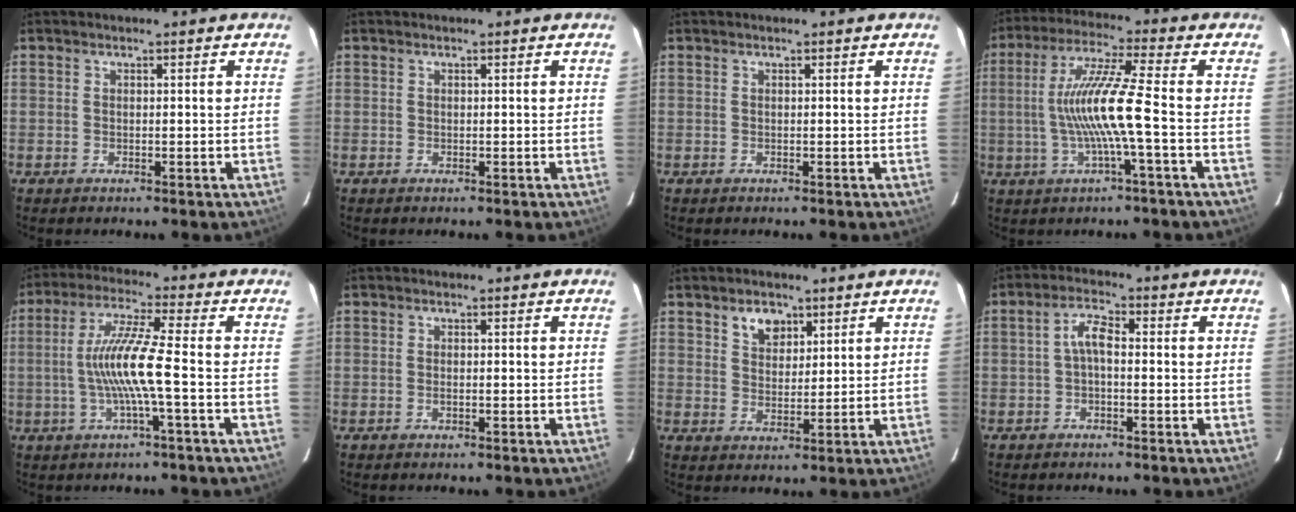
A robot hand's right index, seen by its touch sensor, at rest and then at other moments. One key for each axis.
{"total": 0.0}
{"total": 0.0}
{"total": 11.2, "fx": -1.9, "fy": -1.0, "fz": 11.0, "tx": -0.210, "ty": 0.001, "tz": -0.031}
{"total": 9.7, "fx": -1.9, "fy": -0.8, "fz": 9.4, "tx": -0.186, "ty": 0.001, "tz": -0.033}
{"total": 0.7, "fx": -0.3, "fy": 0.2, "fz": 0.6, "tx": -0.011, "ty": 0.000, "tz": -0.006}
{"total": 5.0, "fx": 3.0, "fy": 3.3, "fz": 2.3, "tx": -0.029, "ty": 0.006, "tz": 0.055}
{"total": 3.4, "fx": -0.7, "fy": 1.4, "fz": 3.1, "tx": -0.065, "ty": 0.015, "tz": -0.014}